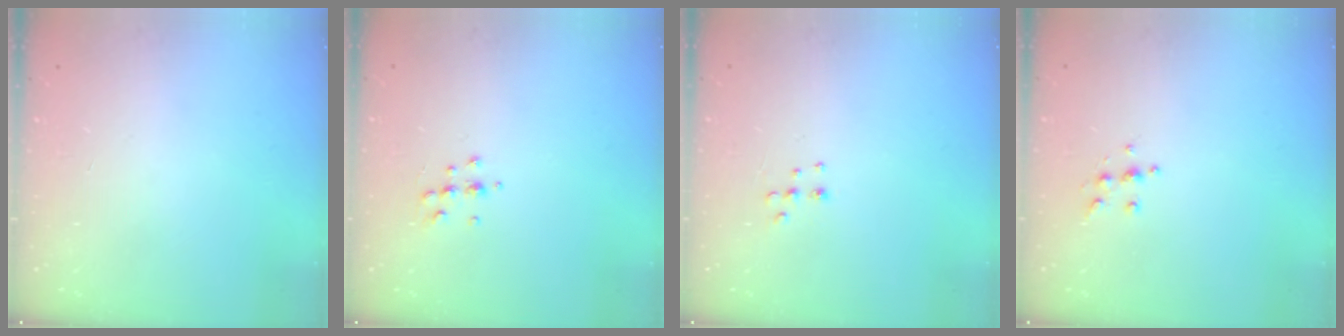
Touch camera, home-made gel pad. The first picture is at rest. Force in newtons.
{"total": 6.3, "press": 6.2, "slide": 1.0}
{"total": 5.3, "press": 5.3, "slide": 0.6}
{"total": 6.7, "press": 6.7, "slide": 0.8}